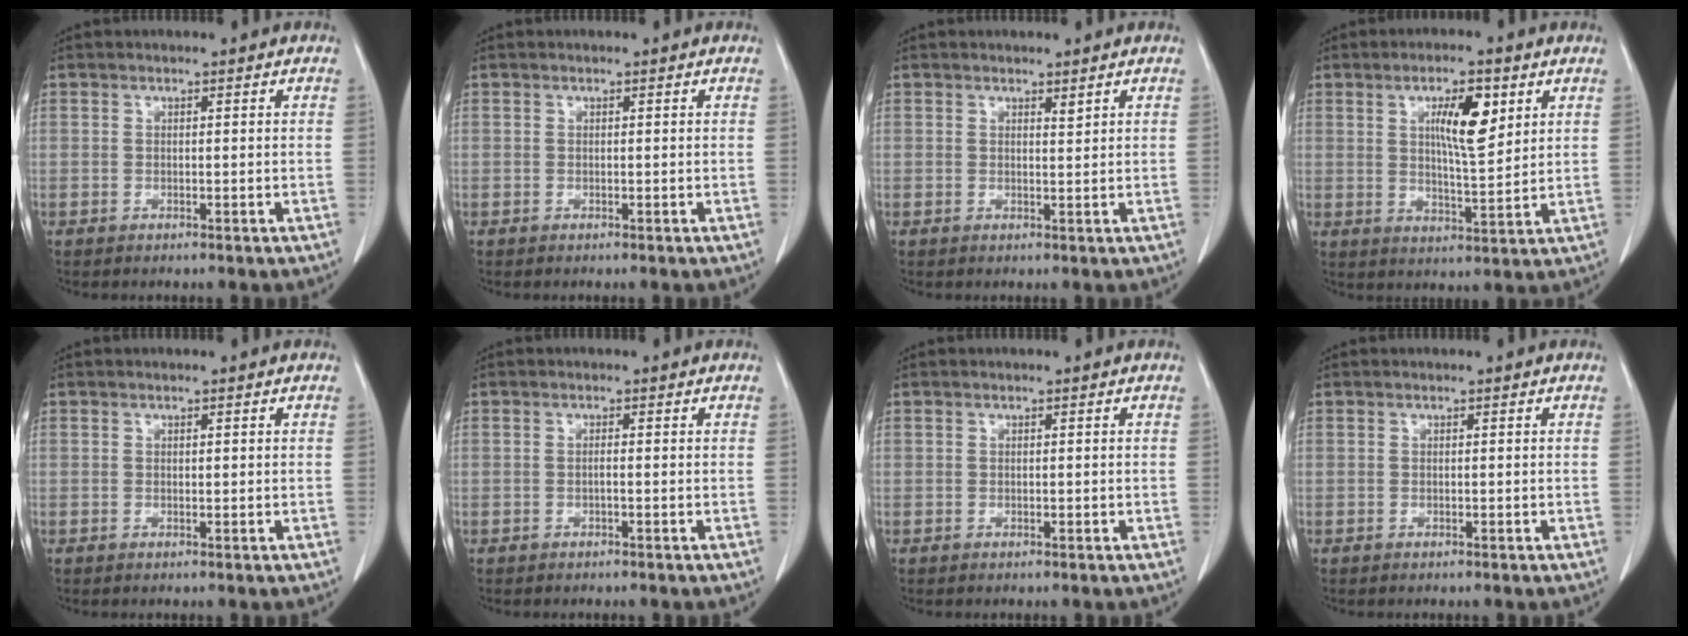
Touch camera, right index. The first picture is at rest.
{"total": 0.0}
{"total": 0.8, "force": [0.7, 0.0, 0.5], "torque": [-0.010, -0.007, 0.010]}
{"total": 8.1, "force": [3.1, 1.8, 7.3], "torque": [-0.123, -0.002, 0.052]}
{"total": 0.0}
{"total": 0.6, "force": [-0.2, -0.1, 0.6], "torque": [-0.011, 0.001, -0.005]}
{"total": 0.0}
{"total": 0.0}